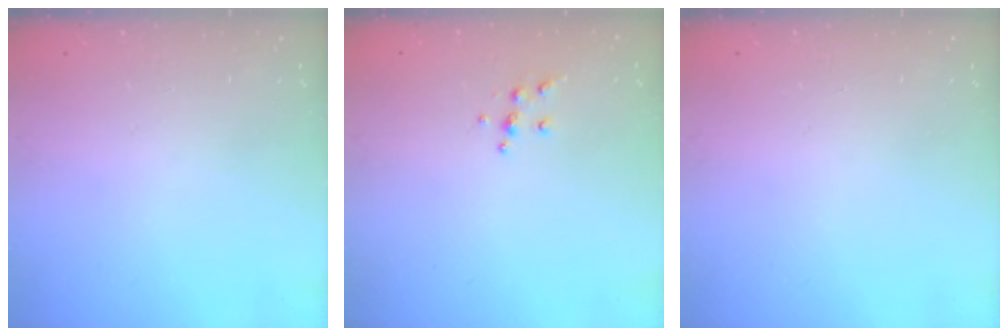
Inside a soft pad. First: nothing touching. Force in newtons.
{"total": 5.2, "press": 5.2, "slide": 0.6}
{"total": 0.0}